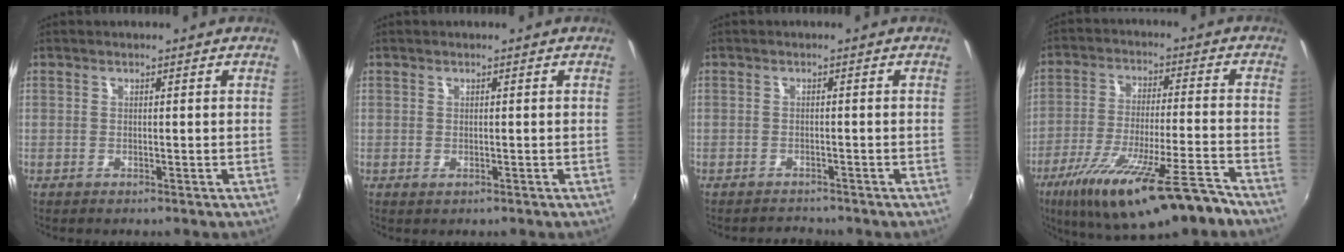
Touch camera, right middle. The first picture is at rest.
{"total": 0.0}
{"total": 2.4, "force": [-2.3, 0.7, 0.0], "torque": [-0.007, -0.002, -0.039]}
{"total": 19.4, "force": [-13.4, 2.8, 13.7], "torque": [-0.249, -0.051, -0.217]}